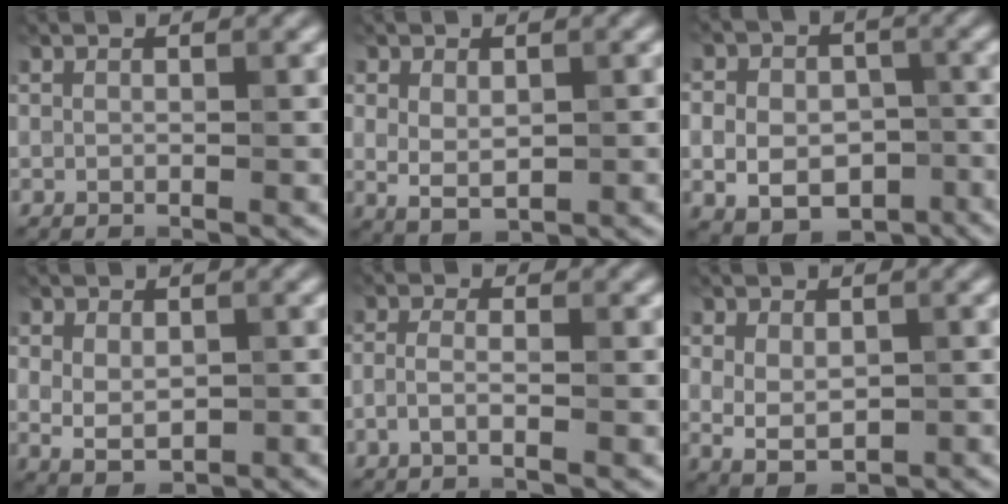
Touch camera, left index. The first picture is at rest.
{"total": 2.6, "force": [0.3, 1.7, 2.0], "torque": [-0.036, -0.004, 0.012]}
{"total": 9.0, "force": [-2.5, 7.2, 4.8], "torque": [-0.069, -0.018, -0.045]}
{"total": 3.3, "force": [0.0, 2.2, 2.5], "torque": [-0.038, -0.003, 0.005]}
{"total": 1.6, "force": [-0.7, 0.5, 1.4], "torque": [-0.031, 0.001, -0.021]}
{"total": 3.7, "force": [0.0, 2.4, 2.8], "torque": [-0.044, -0.005, 0.003]}